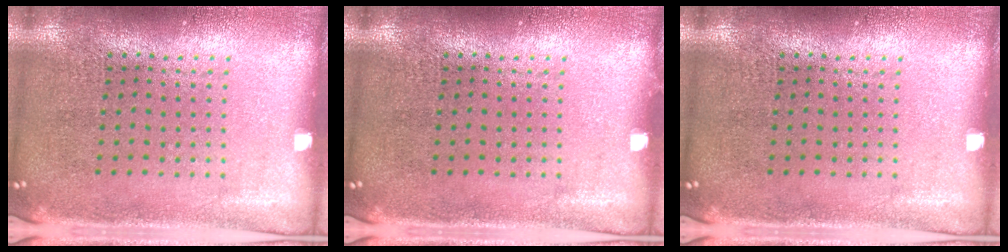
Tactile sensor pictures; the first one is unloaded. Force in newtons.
{"total": 0.0}
{"total": 0.0}